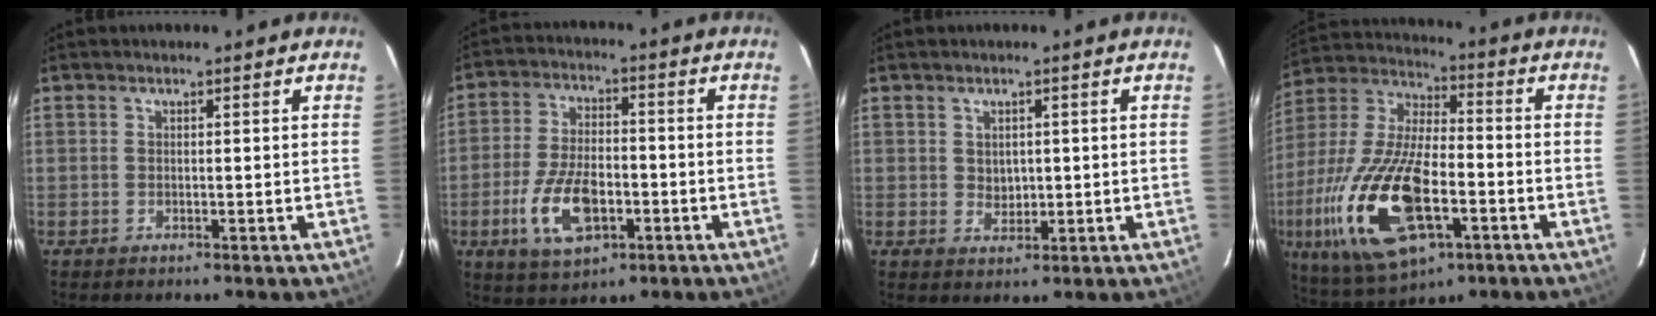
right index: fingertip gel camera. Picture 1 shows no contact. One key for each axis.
{"total": 9.4, "fx": -3.4, "fy": 4.9, "fz": 7.3, "tx": -0.154, "ty": -0.001, "tz": -0.056}
{"total": 2.4, "fx": 0.5, "fy": 2.2, "fz": 1.0, "tx": -0.012, "ty": 0.001, "tz": 0.014}
{"total": 24.0, "fx": -8.0, "fy": 10.4, "fz": 20.1, "tx": -0.438, "ty": -0.037, "tz": -0.138}